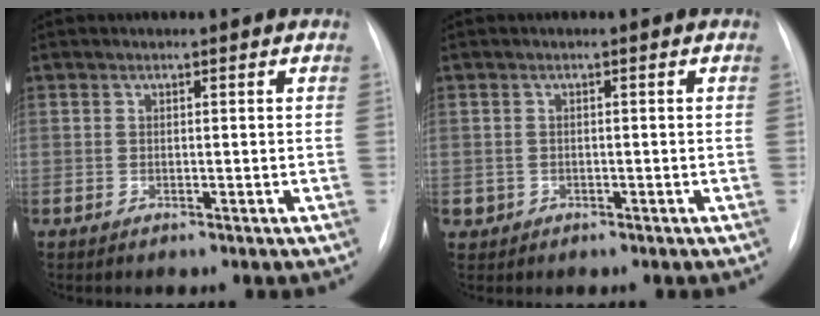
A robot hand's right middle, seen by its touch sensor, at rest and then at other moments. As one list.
[{"total": 1.3, "force": [-0.4, 1.2, 0.1], "torque": [-0.002, 0.005, -0.004]}]